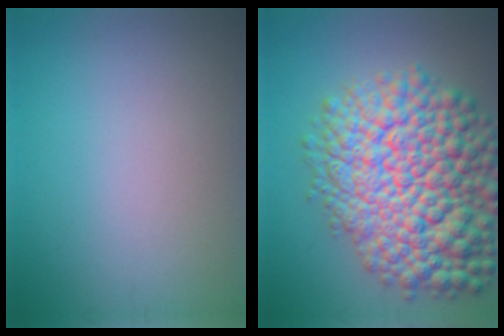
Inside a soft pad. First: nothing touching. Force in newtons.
{"total": 13.5, "press": 13.5, "slide": 0.5}